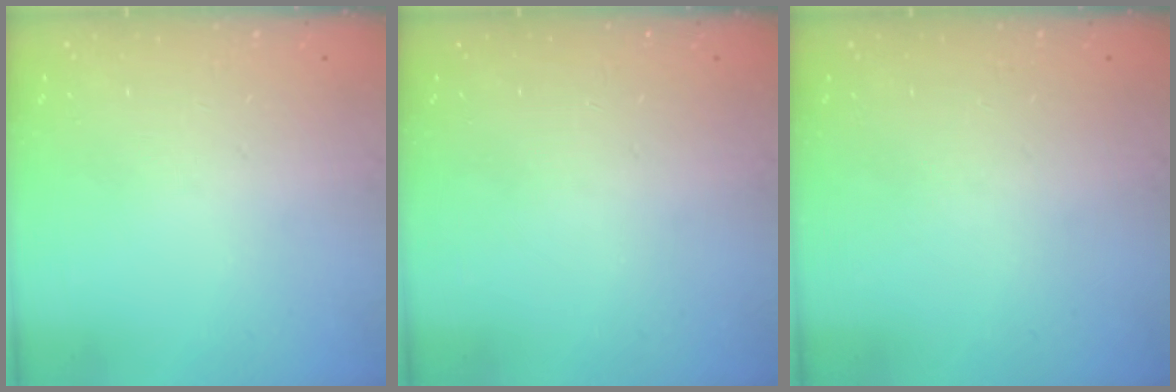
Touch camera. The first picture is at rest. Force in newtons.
{"total": 0.0}
{"total": 0.0}